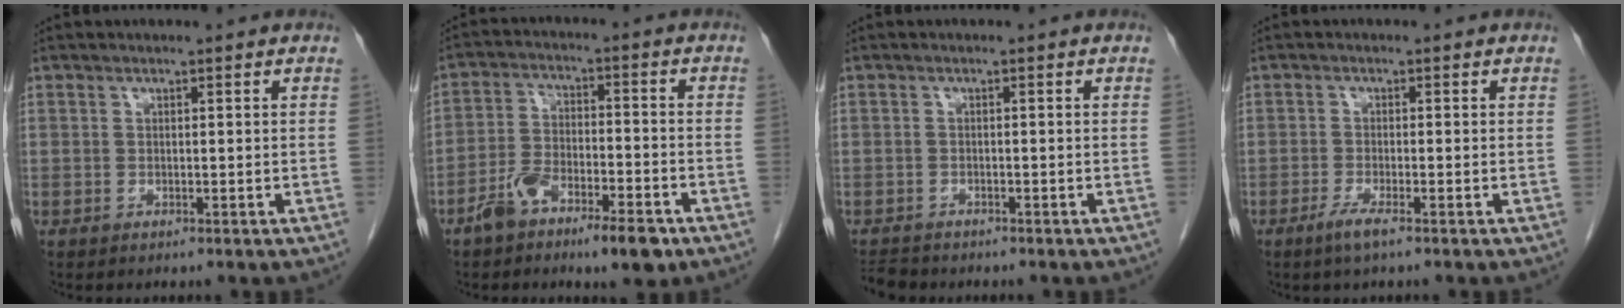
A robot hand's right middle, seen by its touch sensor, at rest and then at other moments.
{"total": 9.4, "force": [-6.0, 3.0, 6.6], "torque": [-0.122, 0.008, -0.098]}
{"total": 2.7, "force": [-2.6, 0.8, 0.3], "torque": [-0.010, -0.010, -0.043]}
{"total": 2.5, "force": [-1.7, -0.1, 1.9], "torque": [-0.047, -0.008, -0.034]}